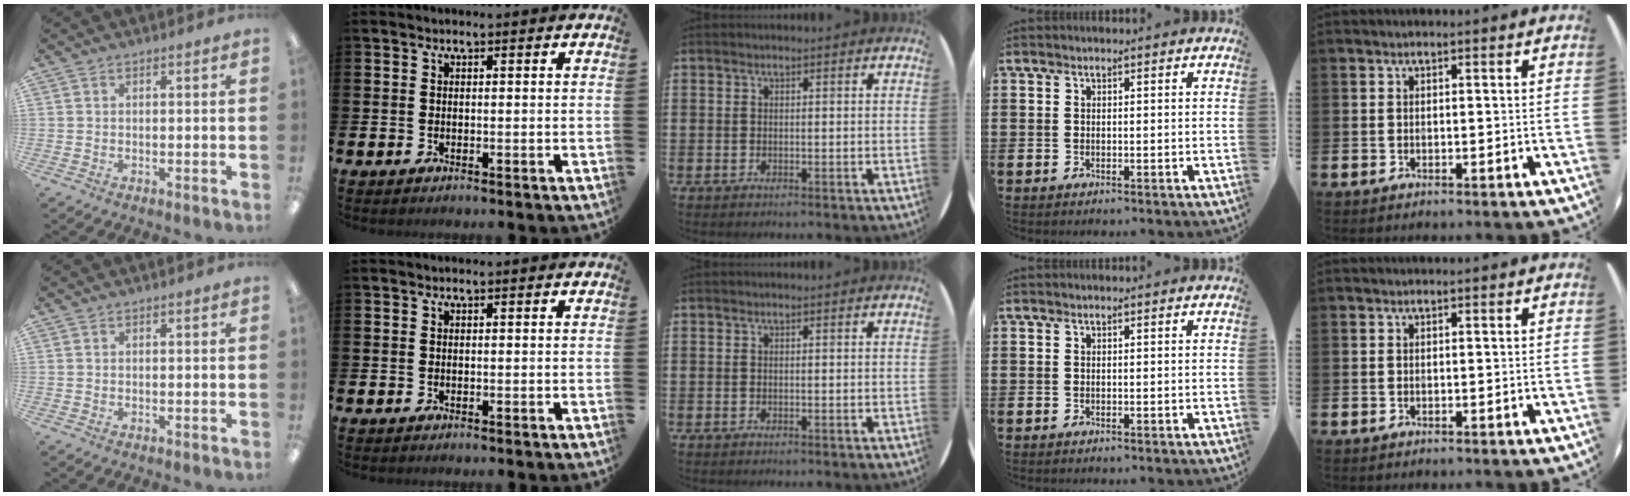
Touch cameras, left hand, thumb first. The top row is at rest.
{}